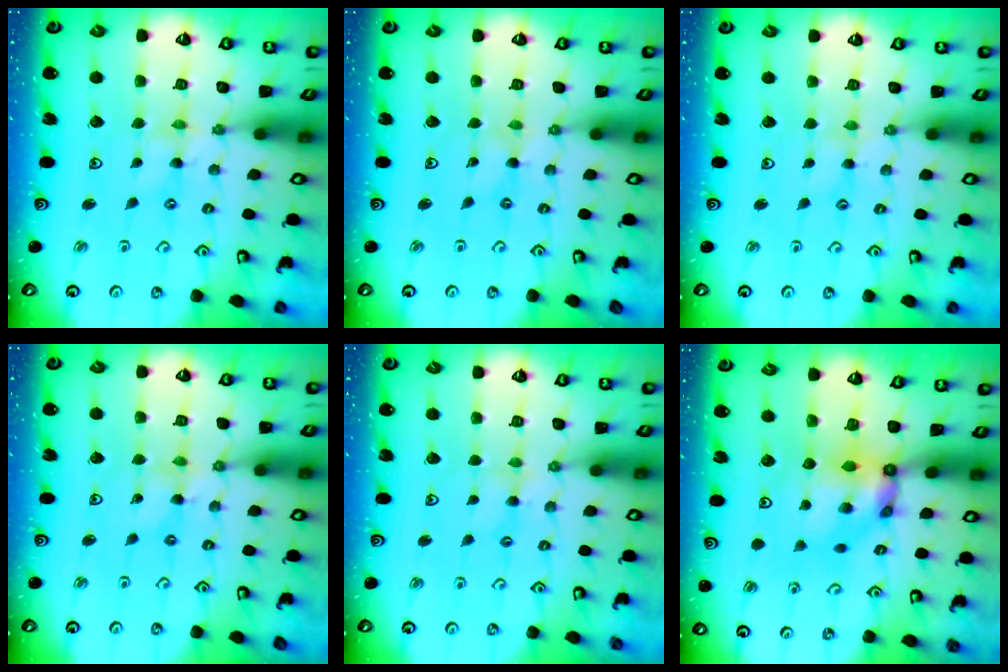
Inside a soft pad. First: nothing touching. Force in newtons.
{"total": 0.0}
{"total": 1.8, "press": 1.8, "slide": 0.2}
{"total": 0.7, "press": 0.7, "slide": 0.1}
{"total": 2.2, "press": 2.1, "slide": 0.4}
{"total": 7.7, "press": 7.7, "slide": 0.3}